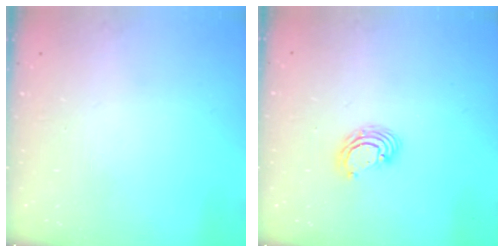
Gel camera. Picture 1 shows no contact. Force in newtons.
{"total": 4.2, "press": 4.2, "slide": 0.2}